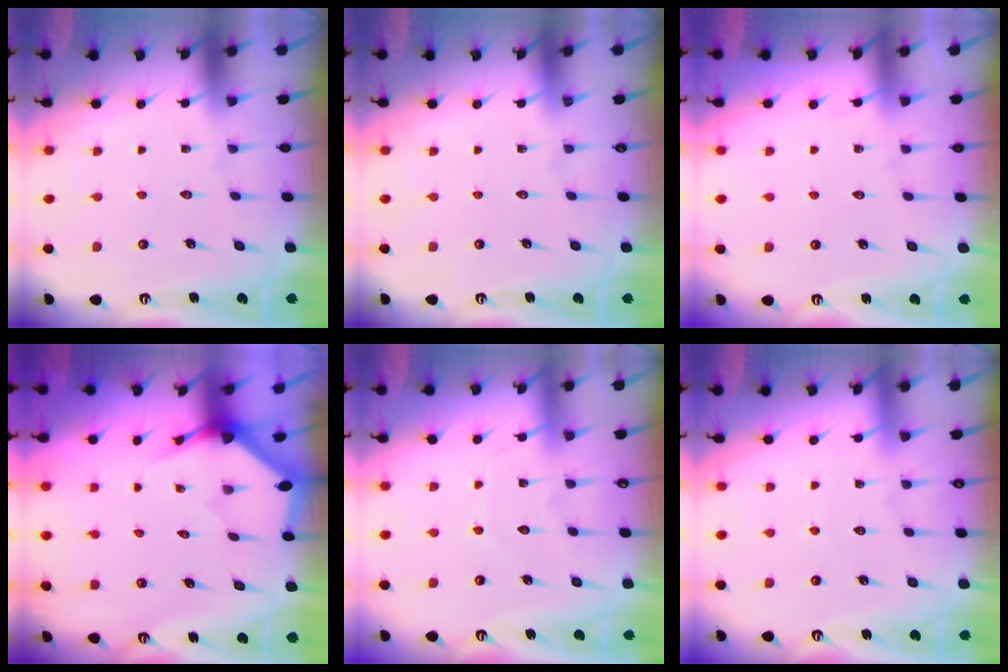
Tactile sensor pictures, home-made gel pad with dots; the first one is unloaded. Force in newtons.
{"total": 0.0}
{"total": 2.6, "press": 2.6, "slide": 0.4}
{"total": 3.3, "press": 3.3, "slide": 0.1}
{"total": 4.5, "press": 4.5, "slide": 0.6}
{"total": 2.8, "press": 2.8, "slide": 0.3}